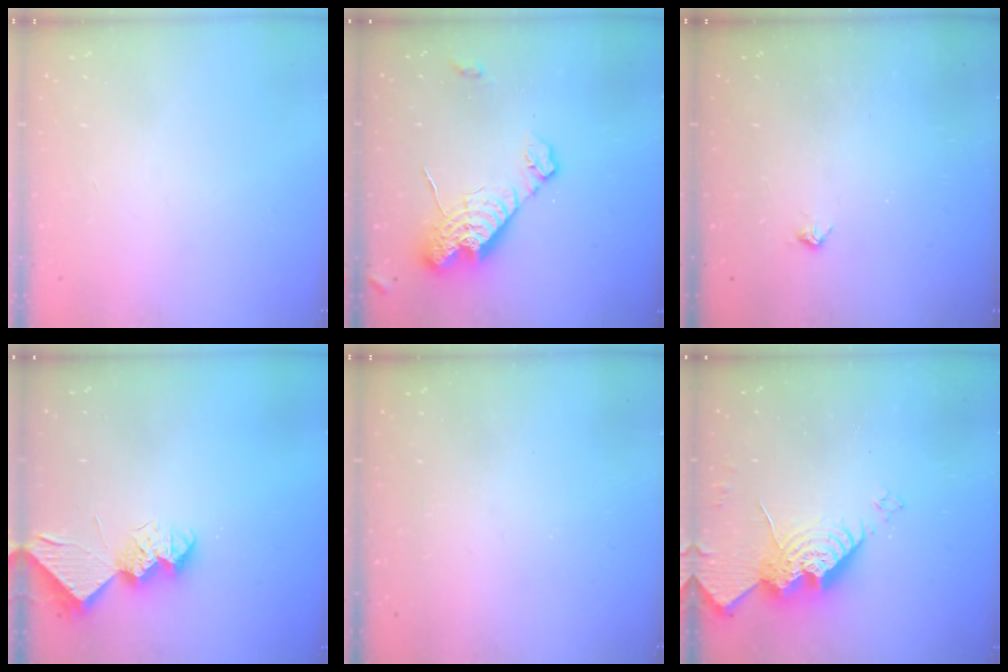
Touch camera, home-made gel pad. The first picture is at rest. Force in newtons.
{"total": 12.9, "press": 12.8, "slide": 1.0}
{"total": 3.4, "press": 3.3, "slide": 0.7}
{"total": 8.8, "press": 8.8, "slide": 0.1}
{"total": 0.0}
{"total": 14.8, "press": 14.7, "slide": 1.5}